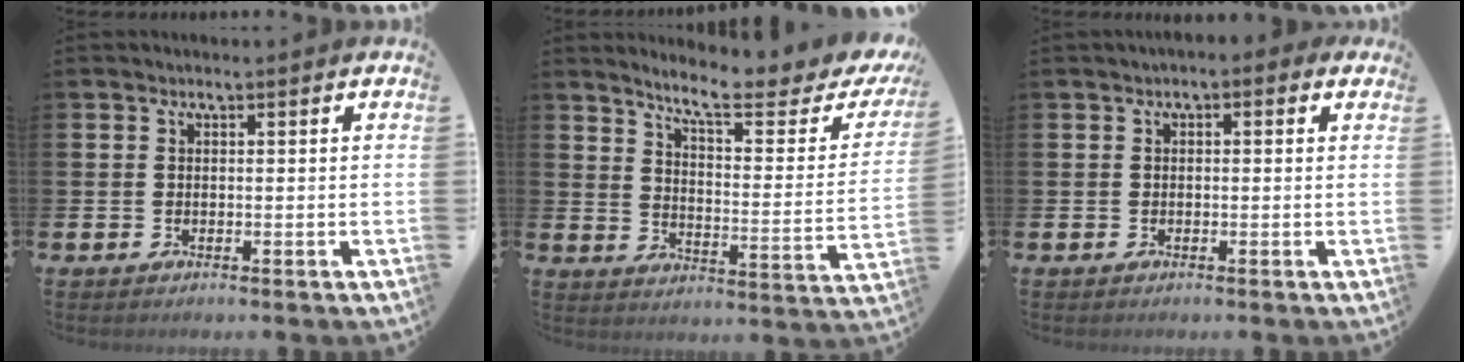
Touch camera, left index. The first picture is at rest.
{"total": 8.6, "force": [7.2, 1.3, 4.5], "torque": [-0.095, -0.050, 0.113]}
{"total": 0.8, "force": [-0.3, 0.6, 0.5], "torque": [-0.010, 0.007, -0.009]}